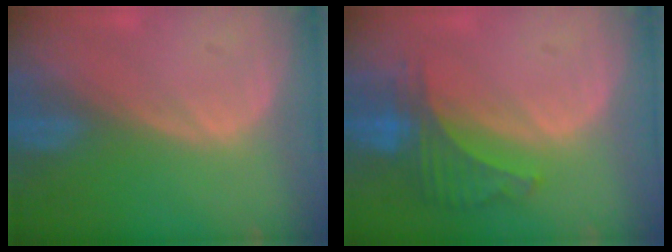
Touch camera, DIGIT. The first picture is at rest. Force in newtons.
{"total": 6.3, "press": 5.9, "slide": 2.3}